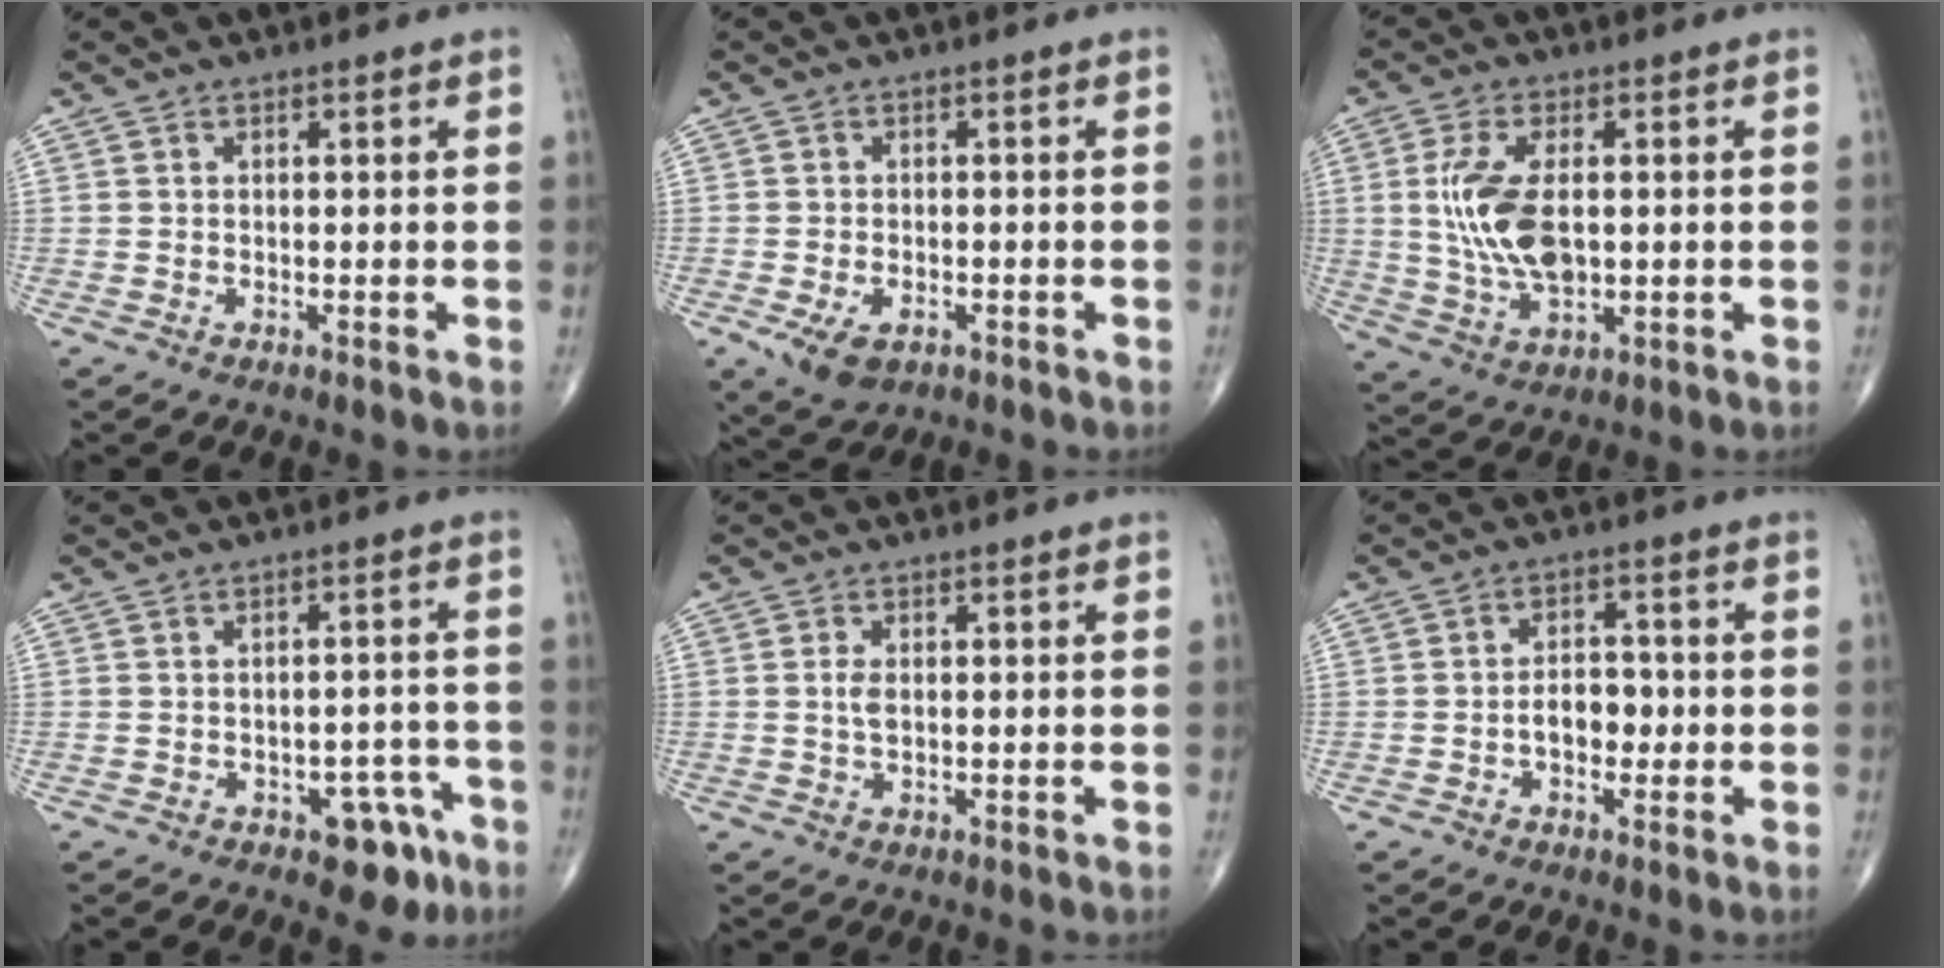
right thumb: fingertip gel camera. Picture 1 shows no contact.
{"total": 5.8, "force": [-2.5, 3.5, 3.9], "torque": [-0.070, 0.001, -0.036]}
{"total": 11.7, "force": [0.8, 6.1, 10.0], "torque": [-0.200, -0.007, 0.021]}
{"total": 6.7, "force": [-3.6, 3.7, 4.2], "torque": [-0.021, 0.029, -0.041]}
{"total": 2.2, "force": [0.1, 1.1, 1.8], "torque": [-0.038, 0.000, 0.001]}
{"total": 5.0, "force": [-1.1, 3.3, 3.7], "torque": [-0.041, 0.017, -0.022]}